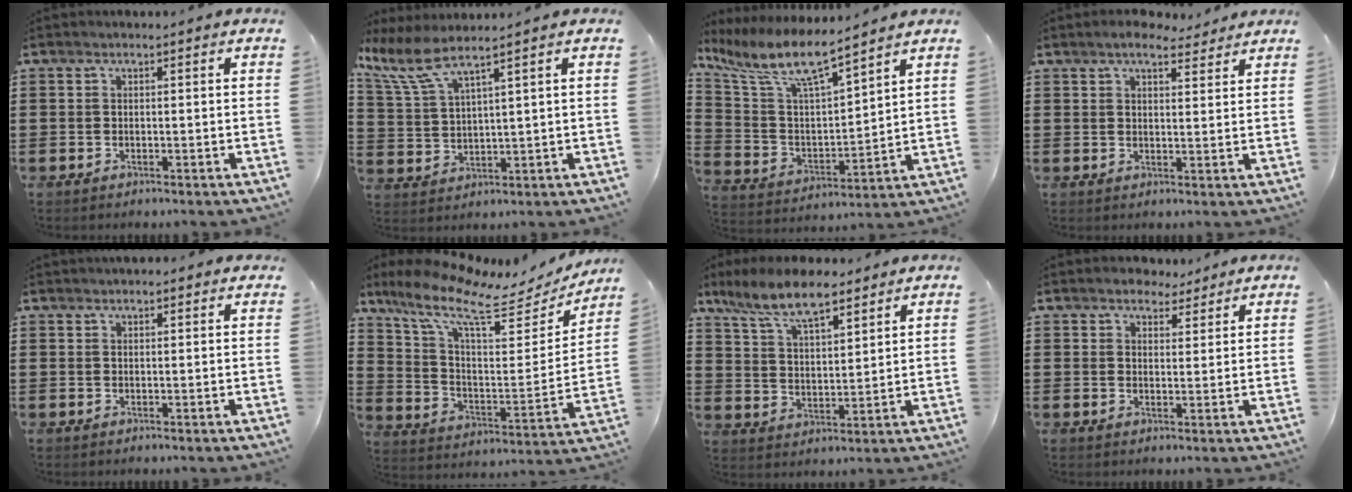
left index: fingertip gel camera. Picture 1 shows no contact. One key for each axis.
{"total": 6.0, "fx": 4.3, "fy": 0.8, "fz": 4.1, "tx": -0.113, "ty": -0.023, "tz": 0.070}
{"total": 9.4, "fx": 7.3, "fy": 1.3, "fz": 5.9, "tx": -0.141, "ty": -0.038, "tz": 0.121}
{"total": 4.7, "fx": 4.0, "fy": 1.2, "fz": 2.1, "tx": -0.040, "ty": -0.006, "tz": 0.073}
{"total": 1.7, "fx": 1.6, "fy": 0.4, "fz": 0.4, "tx": -0.011, "ty": 0.003, "tz": 0.030}
{"total": 11.0, "fx": 8.1, "fy": 2.8, "fz": 6.9, "tx": -0.158, "ty": -0.050, "tz": 0.135}
{"total": 8.9, "fx": 7.2, "fy": 2.3, "fz": 4.7, "tx": -0.114, "ty": -0.015, "tz": 0.131}
{"total": 3.5, "fx": 3.2, "fy": 1.5, "fz": 0.3, "tx": -0.015, "ty": 0.001, "tz": 0.061}